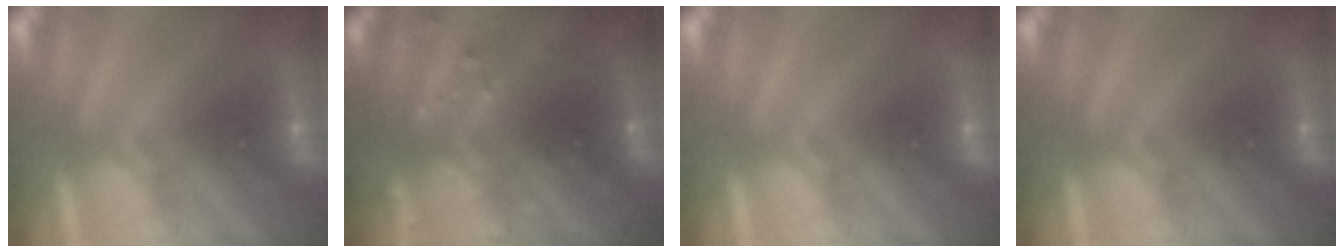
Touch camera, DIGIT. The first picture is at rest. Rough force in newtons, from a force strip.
{"total": 7.3}
{"total": 0.0}
{"total": 0.0}